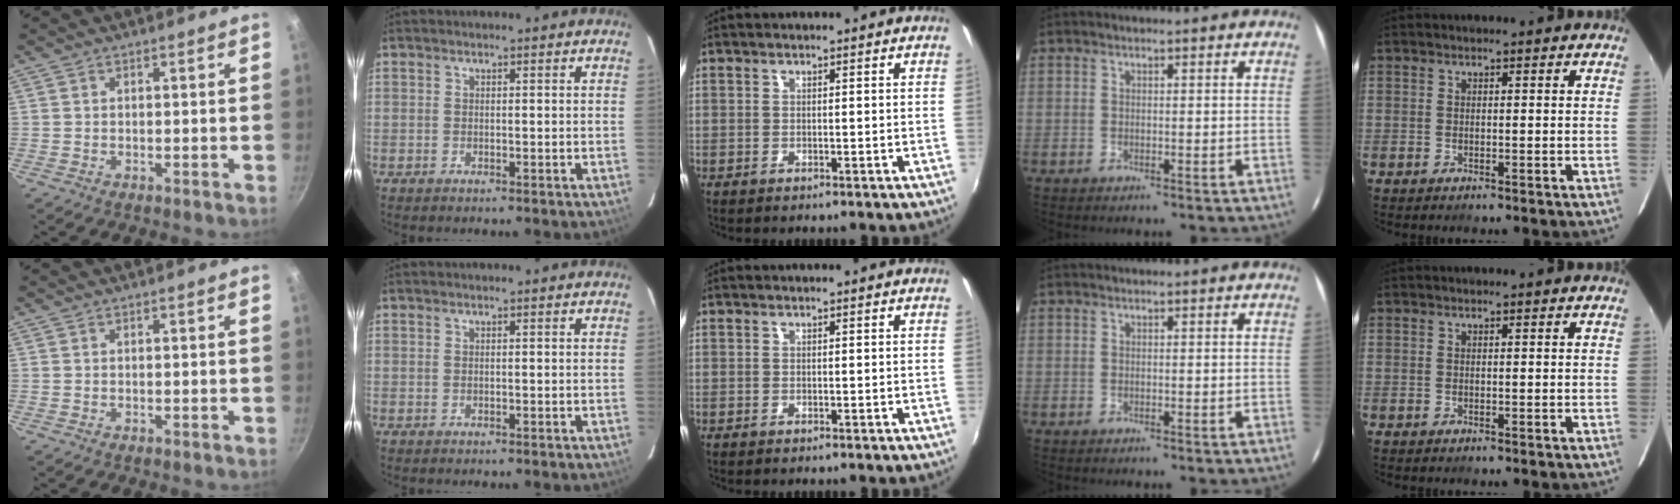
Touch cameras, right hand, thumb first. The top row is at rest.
{}